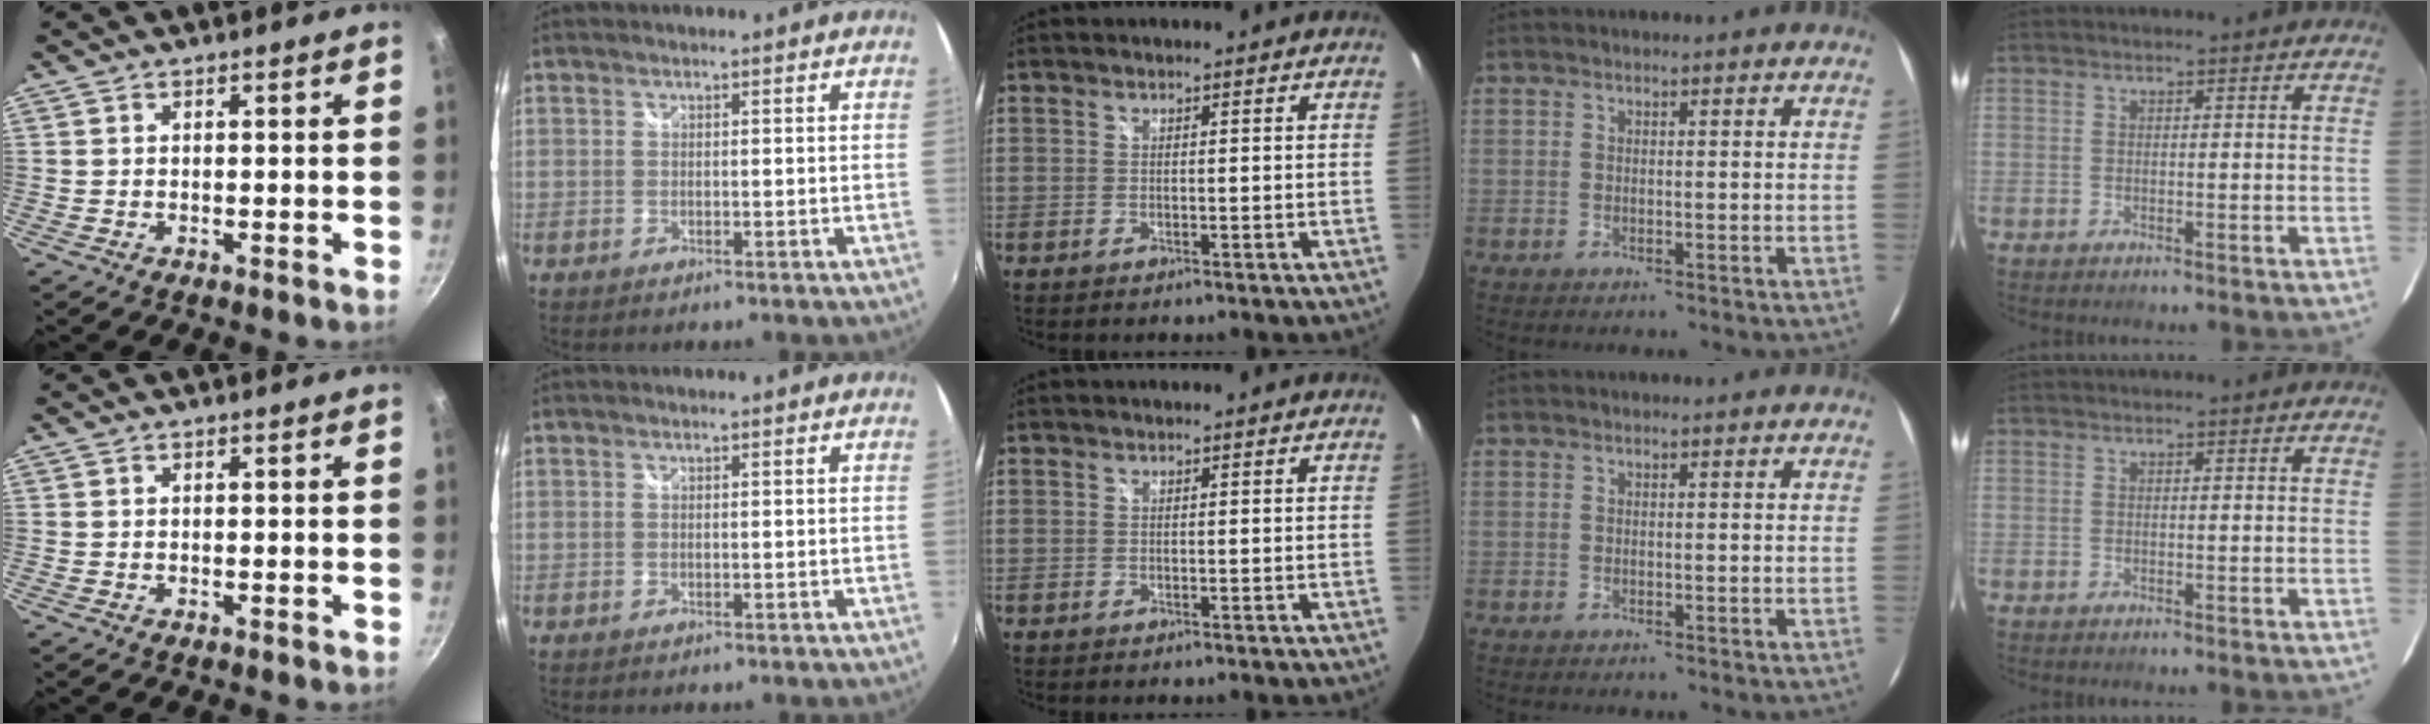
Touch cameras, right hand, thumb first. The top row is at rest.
{}